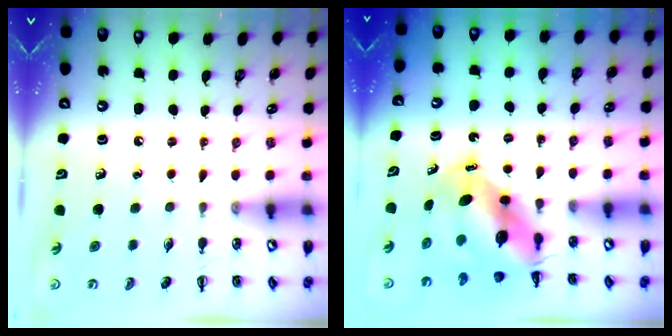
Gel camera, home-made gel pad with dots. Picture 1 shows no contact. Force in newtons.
{"total": 8.0, "press": 7.8, "slide": 1.7}